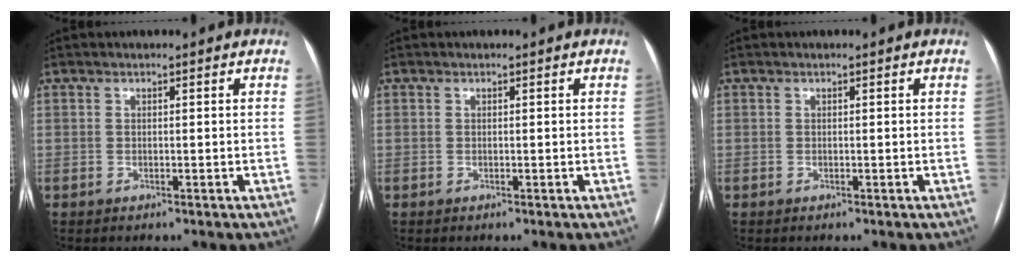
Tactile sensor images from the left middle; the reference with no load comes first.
{"total": 0.0}
{"total": 0.0}